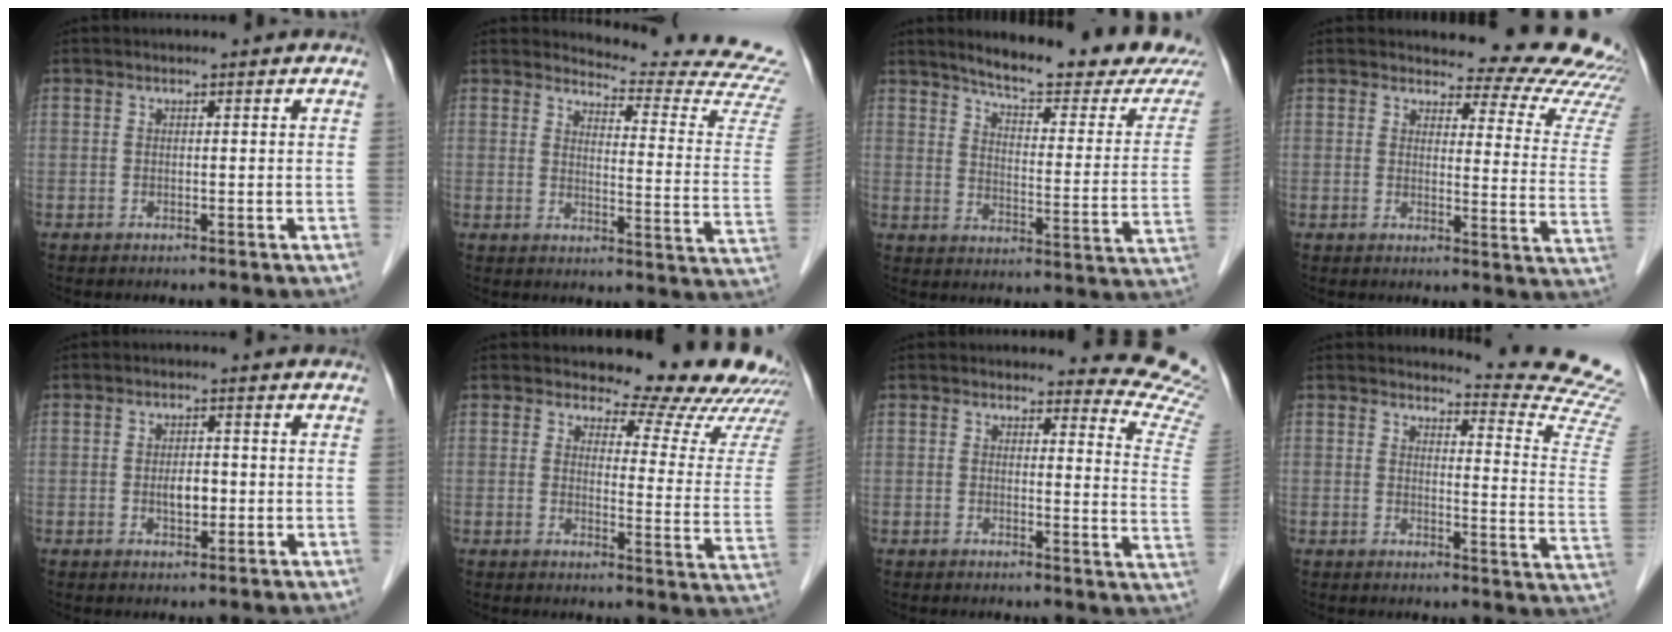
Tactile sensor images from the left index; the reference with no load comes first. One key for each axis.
{"total": 17.7, "fx": 17.6, "fy": -0.7, "fz": 2.1, "tx": -0.019, "ty": -0.160, "tz": 0.178}
{"total": 20.0, "fx": 17.9, "fy": 1.5, "fz": 8.6, "tx": -0.114, "ty": -0.059, "tz": 0.222}
{"total": 15.9, "fx": 15.6, "fy": 2.1, "fz": 2.6, "tx": -0.006, "ty": -0.121, "tz": 0.140}
{"total": 2.9, "fx": -0.4, "fy": 1.5, "fz": 2.4, "tx": -0.043, "ty": 0.002, "tz": -0.005}
{"total": 15.0, "fx": 14.4, "fy": 1.7, "fz": 3.6, "tx": -0.031, "ty": -0.101, "tz": 0.139}
{"total": 10.3, "fx": 10.2, "fy": 0.9, "fz": 0.7, "tx": 0.023, "ty": -0.115, "tz": 0.071}
{"total": 13.4, "fx": 13.2, "fy": -2.0, "fz": 0.9, "tx": -0.008, "ty": -0.149, "tz": 0.127}